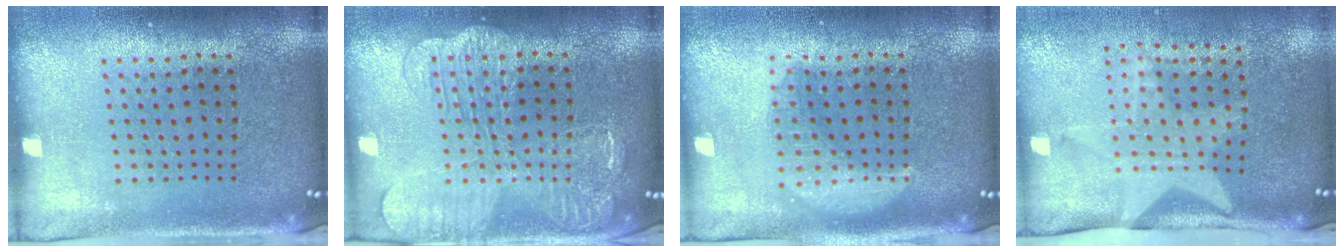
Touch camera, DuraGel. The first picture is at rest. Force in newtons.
{"total": 2.4, "press": 2.3, "slide": 0.5}
{"total": 2.9, "press": 2.9, "slide": 0.3}
{"total": 2.1, "press": 1.5, "slide": 1.4}